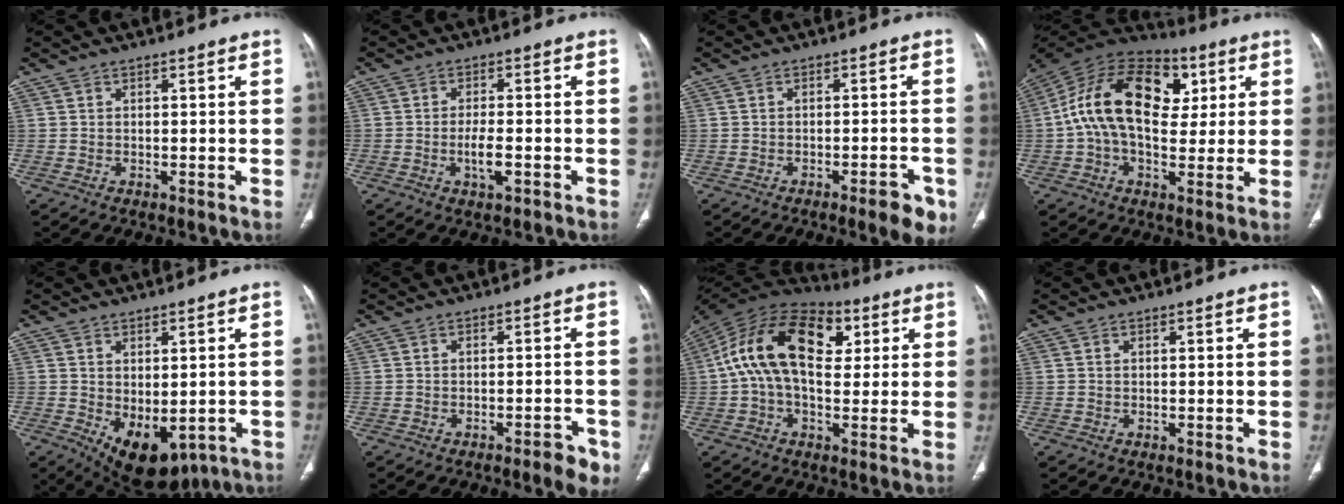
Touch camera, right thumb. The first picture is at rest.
{"total": 4.2, "force": [-1.5, 1.5, 3.7], "torque": [-0.065, 0.003, -0.025]}
{"total": 5.7, "force": [-3.2, 1.5, 4.5], "torque": [-0.047, 0.009, -0.037]}
{"total": 21.6, "force": [4.2, 13.5, 16.3], "torque": [-0.277, 0.024, 0.060]}
{"total": 10.7, "force": [-3.0, 6.1, 8.2], "torque": [-0.102, -0.003, -0.020]}
{"total": 4.4, "force": [-2.6, 1.3, 3.3], "torque": [-0.035, 0.012, -0.029]}
{"total": 19.5, "force": [4.3, 11.5, 15.2], "torque": [-0.262, 0.031, 0.063]}
{"total": 0.0}